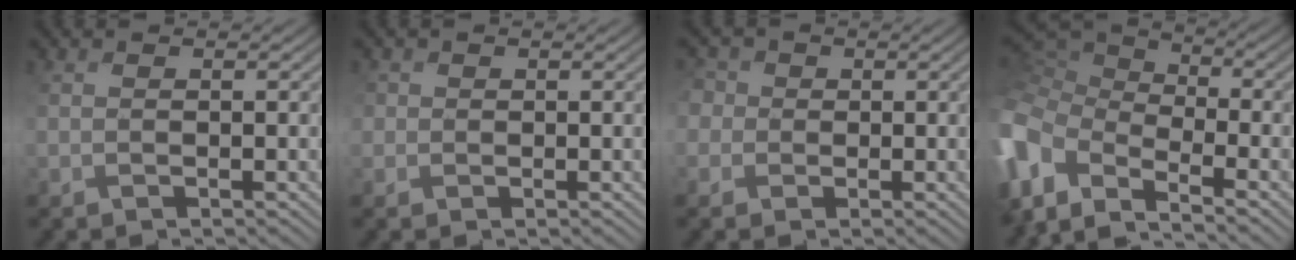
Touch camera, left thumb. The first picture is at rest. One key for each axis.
{"total": 1.7, "fx": 0.6, "fy": 1.6, "fz": 0.1, "tx": -0.008, "ty": 0.007, "tz": 0.005}
{"total": 4.2, "fx": 0.5, "fy": 3.9, "fz": 1.2, "tx": -0.053, "ty": 0.013, "tz": -0.019}
{"total": 11.3, "fx": -5.1, "fy": 6.4, "fz": 7.7, "tx": -0.236, "ty": -0.007, "tz": -0.088}